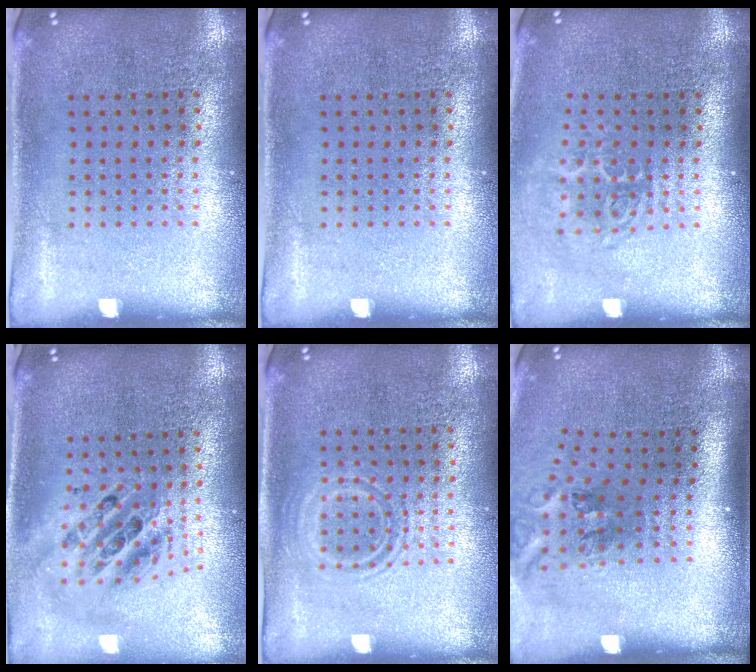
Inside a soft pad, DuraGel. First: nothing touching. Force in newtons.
{"total": 0.0}
{"total": 1.8, "press": 1.2, "slide": 1.3}
{"total": 2.1, "press": 1.6, "slide": 1.4}
{"total": 1.1, "press": 1.0, "slide": 0.5}
{"total": 1.8, "press": 1.1, "slide": 1.4}